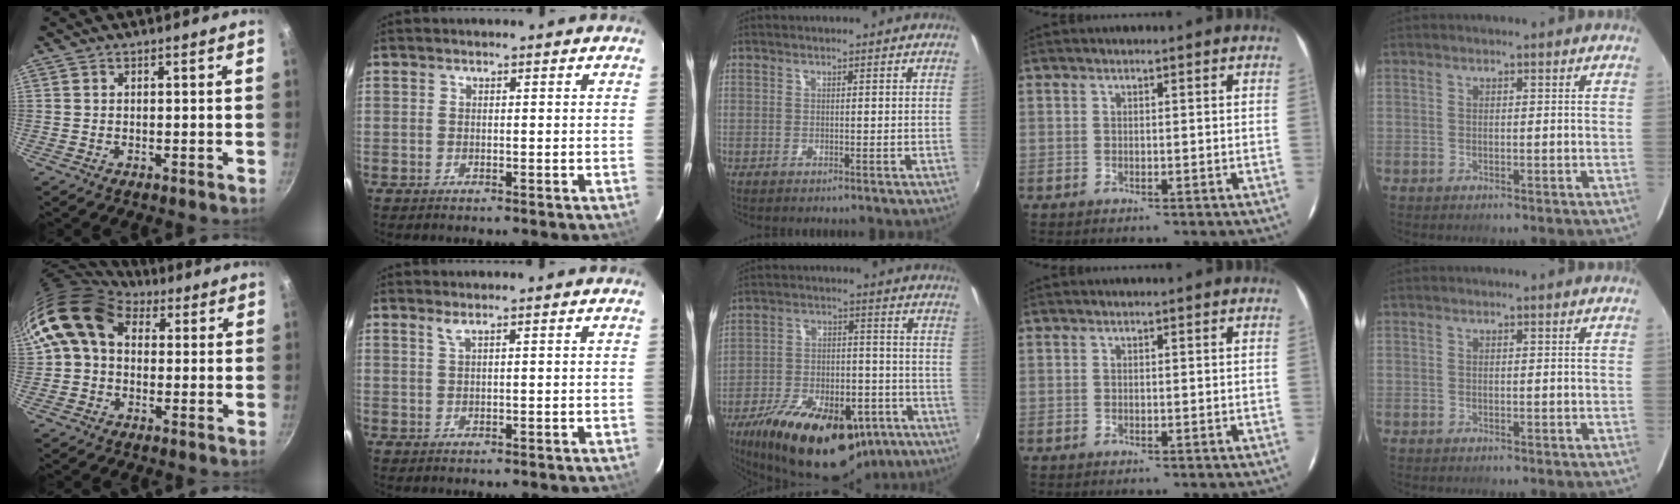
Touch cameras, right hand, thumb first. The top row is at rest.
{"thumb": {"total": 12.2, "force": [3.0, 9.1, 7.4], "torque": [-0.115, 0.015, 0.032]}, "index": {"total": 1.1, "force": [0.6, -0.3, 0.8], "torque": [-0.013, 0.000, 0.012]}, "middle": {"total": 25.5, "force": [-15.8, 12.2, 15.9], "torque": [-0.288, -0.016, -0.227]}}